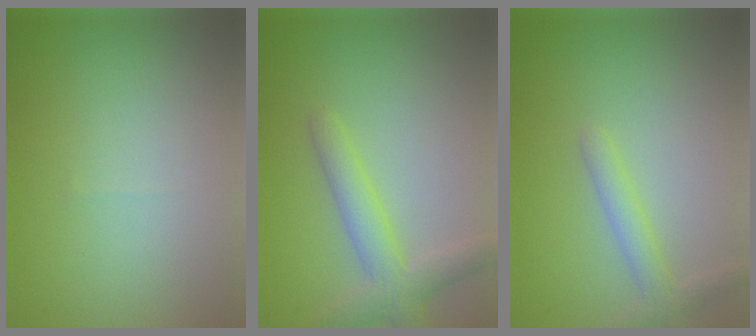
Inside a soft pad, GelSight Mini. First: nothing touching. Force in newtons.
{"total": 3.6, "press": 3.6, "slide": 0.0}
{"total": 2.2, "press": 2.2, "slide": 0.1}